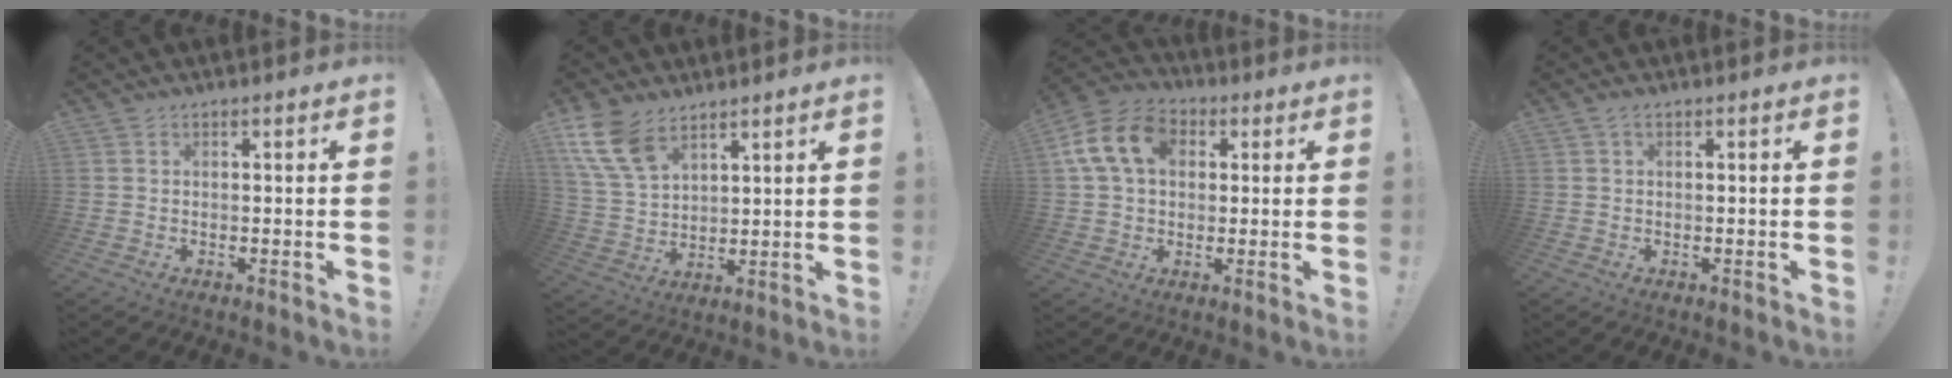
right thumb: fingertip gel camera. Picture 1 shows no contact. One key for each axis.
{"total": 12.5, "fx": 7.8, "fy": 7.3, "fz": 6.4, "tx": -0.133, "ty": -0.033, "tz": 0.155}
{"total": 15.1, "fx": 4.0, "fy": 11.1, "fz": 9.4, "tx": -0.162, "ty": 0.004, "tz": 0.078}
{"total": 1.1, "fx": 0.3, "fy": 0.1, "fz": 1.0, "tx": -0.019, "ty": 0.001, "tz": 0.004}